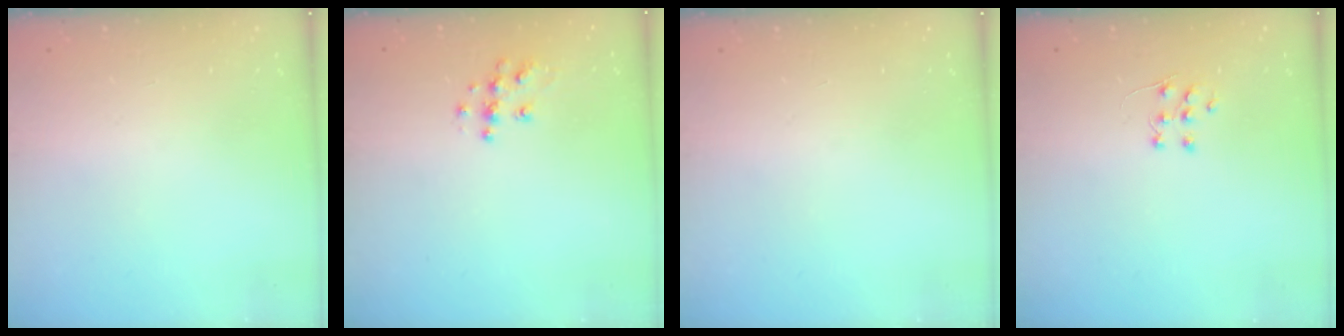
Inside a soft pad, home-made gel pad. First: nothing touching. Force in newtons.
{"total": 7.8, "press": 7.8, "slide": 0.2}
{"total": 0.0}
{"total": 5.7, "press": 5.6, "slide": 0.4}